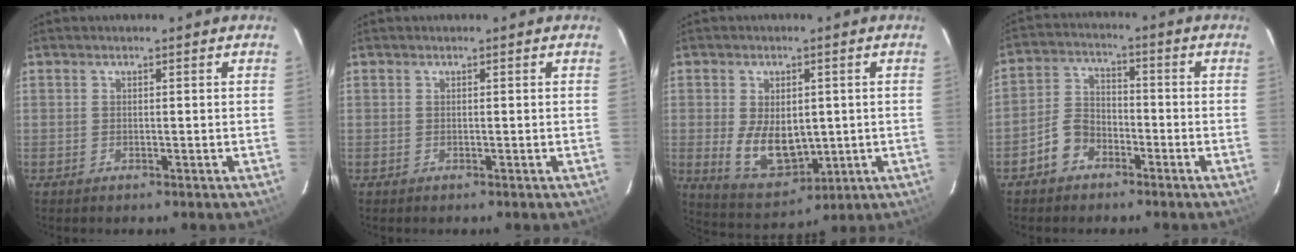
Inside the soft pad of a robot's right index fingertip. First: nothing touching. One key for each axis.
{"total": 0.0}
{"total": 9.9, "fx": -0.2, "fy": 6.1, "fz": 7.7, "tx": -0.155, "ty": -0.013, "tz": 0.016}
{"total": 6.5, "fx": -3.9, "fy": 4.5, "fz": 2.6, "tx": -0.060, "ty": 0.023, "tz": -0.073}